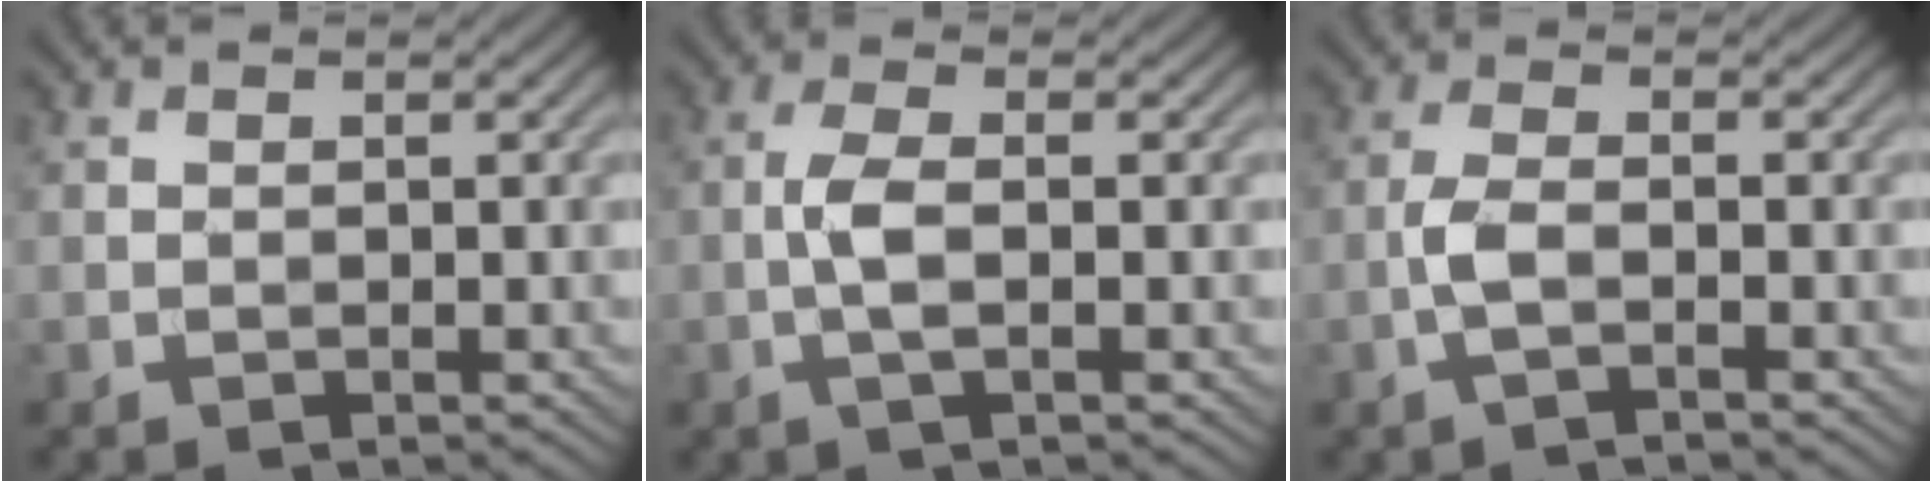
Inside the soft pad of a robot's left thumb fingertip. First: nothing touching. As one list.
[{"total": 3.6, "force": [-0.7, 1.0, 3.4], "torque": [-0.079, 0.005, -0.020]}, {"total": 3.1, "force": [-1.3, 0.9, 2.7], "torque": [-0.066, 0.005, -0.035]}]